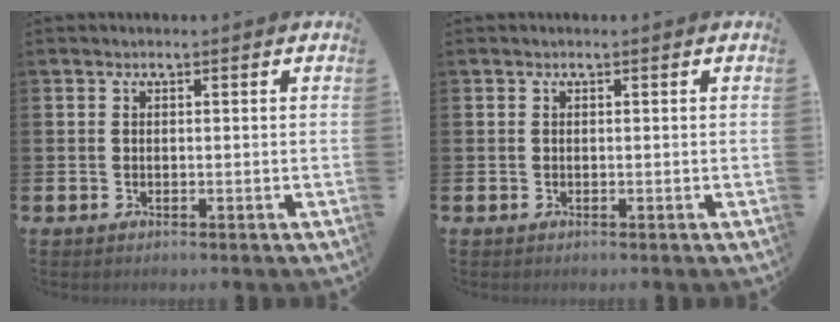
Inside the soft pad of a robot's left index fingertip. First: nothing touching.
{"total": 0.0}